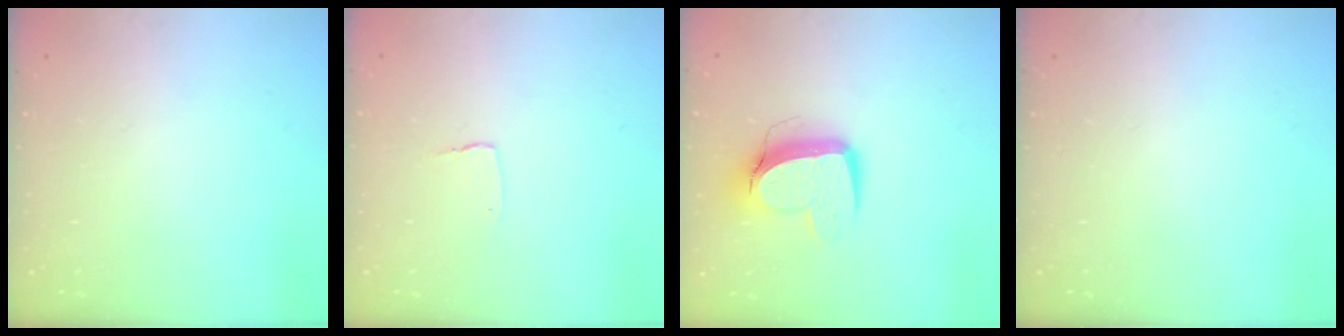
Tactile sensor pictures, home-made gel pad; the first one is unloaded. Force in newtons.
{"total": 2.7, "press": 2.7, "slide": 0.2}
{"total": 10.8, "press": 10.7, "slide": 1.1}
{"total": 0.0}